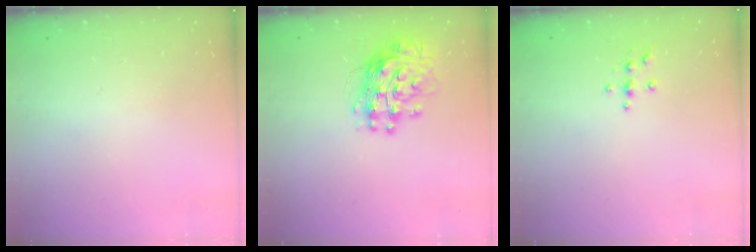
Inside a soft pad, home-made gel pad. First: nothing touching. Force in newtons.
{"total": 11.6, "press": 11.6, "slide": 1.2}
{"total": 3.6, "press": 3.6, "slide": 0.4}